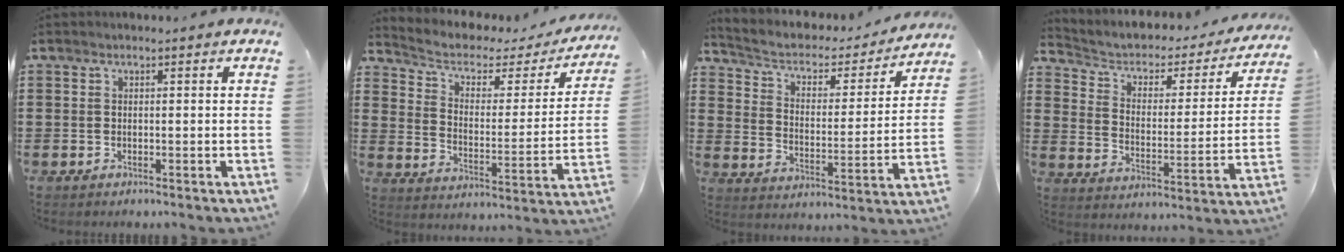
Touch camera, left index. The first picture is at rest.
{"total": 3.7, "force": [2.3, 2.1, 2.1], "torque": [-0.058, -0.015, 0.030]}
{"total": 3.6, "force": [2.5, 2.0, 1.7], "torque": [-0.050, -0.018, 0.033]}
{"total": 3.0, "force": [1.8, 2.1, 1.2], "torque": [-0.040, -0.016, 0.019]}